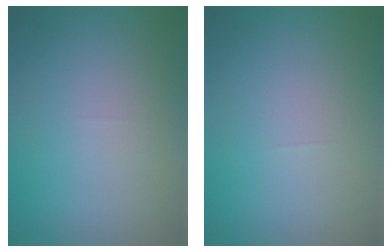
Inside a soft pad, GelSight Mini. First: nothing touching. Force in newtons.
{"total": 0.0}